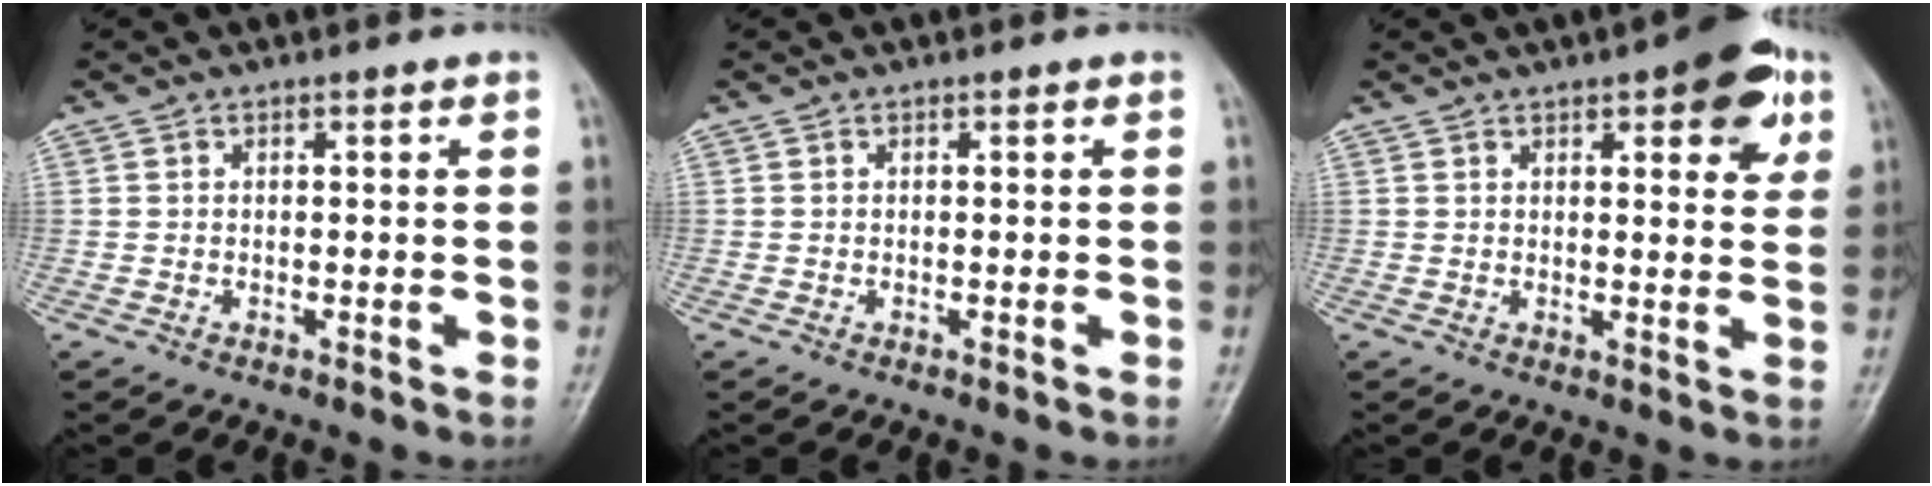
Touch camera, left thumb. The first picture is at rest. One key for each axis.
{"total": 0.0}
{"total": 9.8, "fx": 4.7, "fy": 3.6, "fz": 7.8, "tx": -0.070, "ty": -0.011, "tz": 0.050}